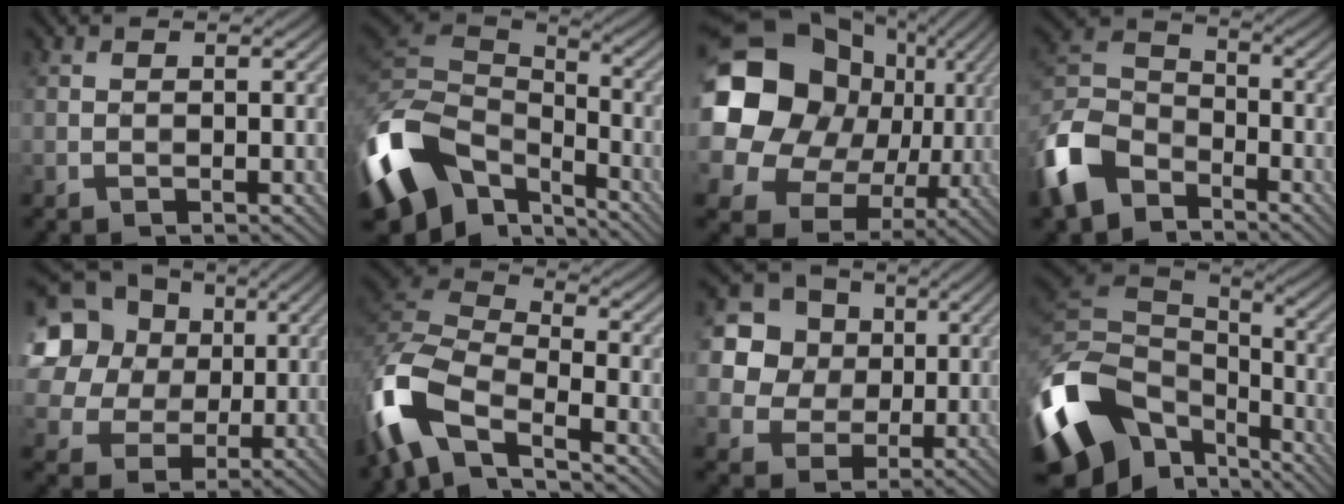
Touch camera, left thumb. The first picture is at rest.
{"total": 14.8, "force": [-7.0, 9.8, 8.5], "torque": [-0.236, -0.016, -0.125]}
{"total": 24.7, "force": [4.6, 21.6, 11.1], "torque": [-0.306, 0.005, 0.091]}
{"total": 10.7, "force": [-6.8, 6.2, 5.5], "torque": [-0.138, -0.006, -0.161]}
{"total": 17.8, "force": [6.8, 14.9, 7.1], "torque": [-0.227, 0.045, 0.130]}
{"total": 12.5, "force": [-6.6, 5.7, 9.0], "torque": [-0.212, -0.009, -0.147]}
{"total": 10.8, "force": [3.4, 9.5, 3.8], "torque": [-0.149, 0.019, 0.085]}
{"total": 16.6, "force": [-7.4, 11.1, 10.0], "torque": [-0.268, -0.021, -0.124]}